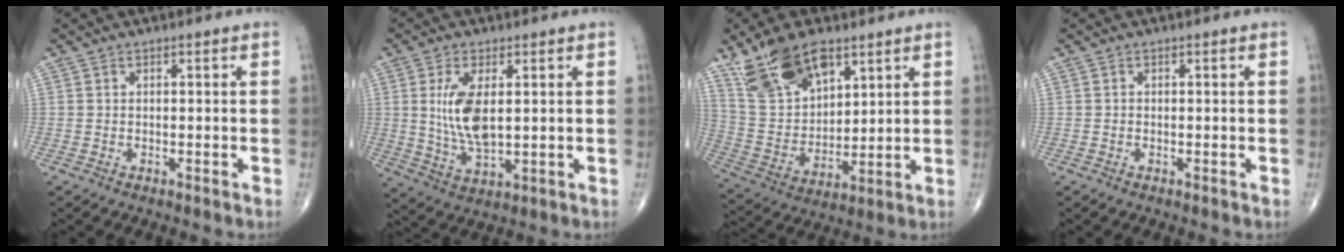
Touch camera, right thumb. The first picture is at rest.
{"total": 9.3, "force": [1.6, 4.1, 8.1], "torque": [-0.158, -0.015, 0.040]}
{"total": 16.0, "force": [9.9, 8.0, 9.7], "torque": [-0.153, -0.035, 0.201]}
{"total": 0.0}